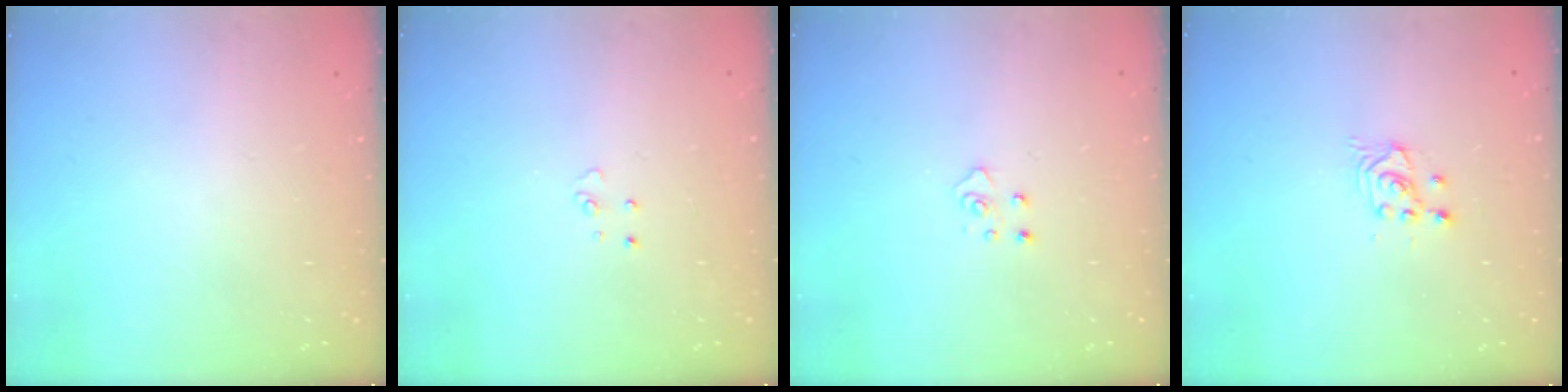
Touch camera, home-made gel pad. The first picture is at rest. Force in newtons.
{"total": 2.9, "press": 2.9, "slide": 0.2}
{"total": 4.0, "press": 4.0, "slide": 0.4}
{"total": 2.6, "press": 2.5, "slide": 0.3}